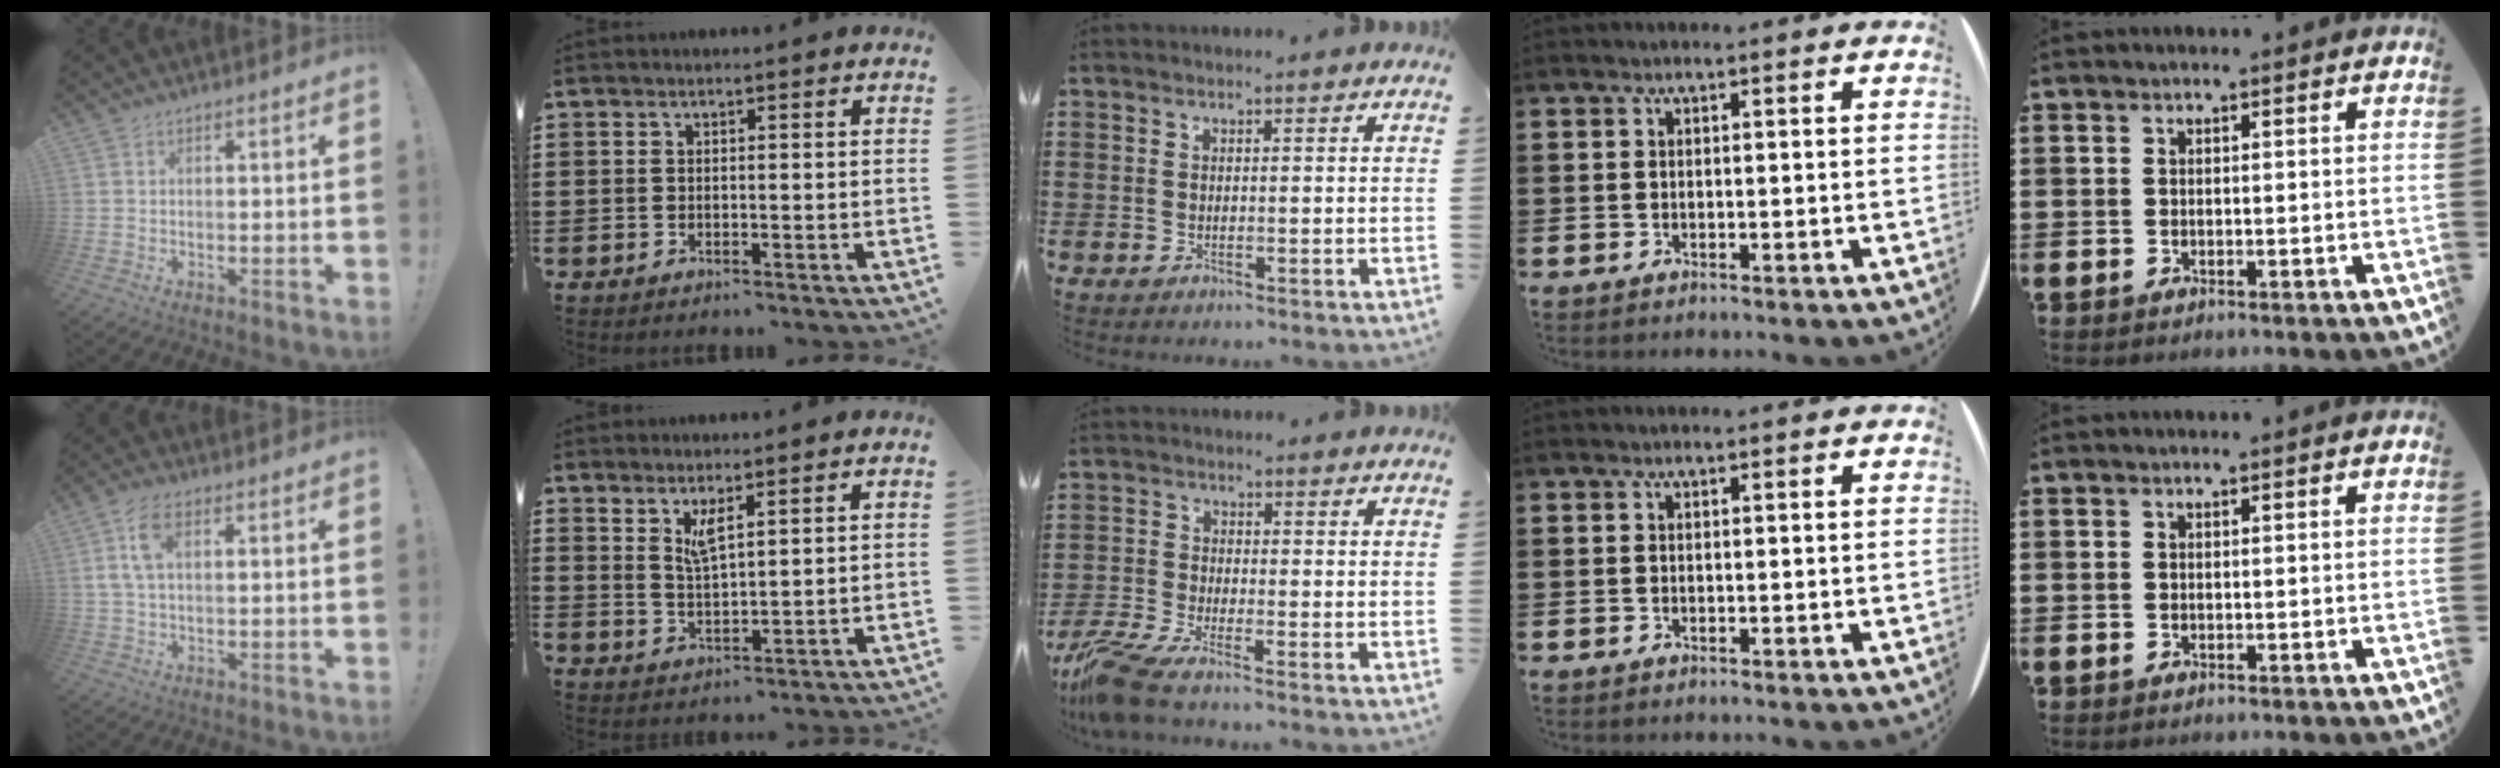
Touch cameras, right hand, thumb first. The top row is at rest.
{"thumb": {"total": 6.6, "force": [2.2, 2.9, 5.5], "torque": [-0.108, 0.006, 0.040]}, "index": {"total": 3.5, "force": [2.4, 0.8, 2.5], "torque": [-0.053, 0.002, 0.044]}, "middle": {"total": 6.2, "force": [-5.0, 0.8, 3.5], "torque": [-0.104, -0.020, -0.105]}}